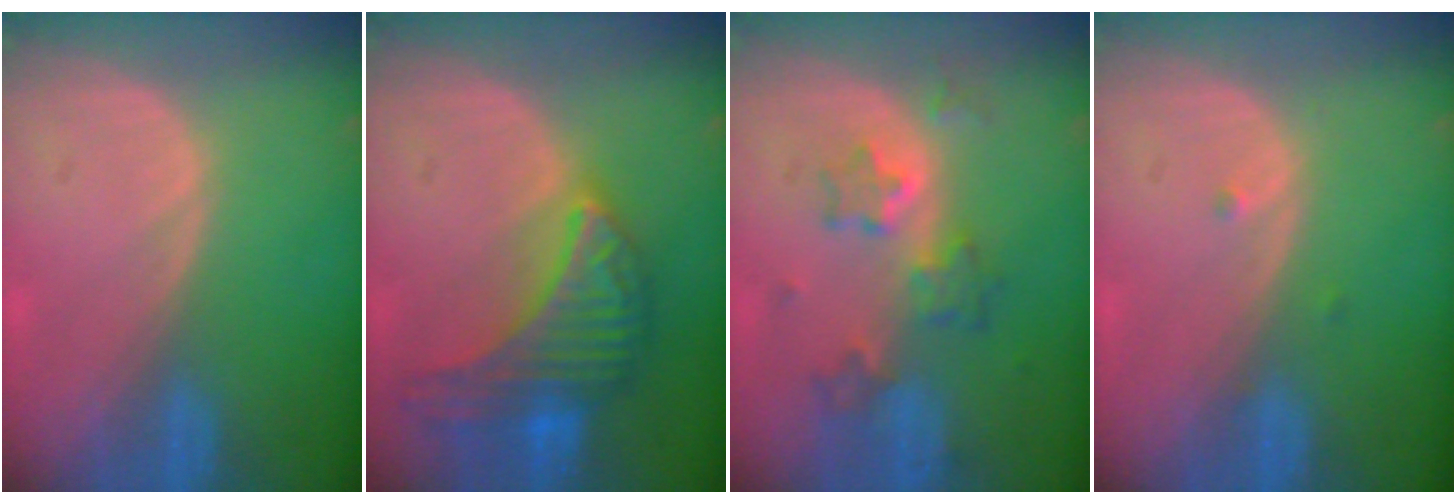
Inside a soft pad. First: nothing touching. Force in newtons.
{"total": 9.5, "press": 9.5, "slide": 0.5}
{"total": 6.6, "press": 6.0, "slide": 2.7}
{"total": 0.9, "press": 0.7, "slide": 0.5}